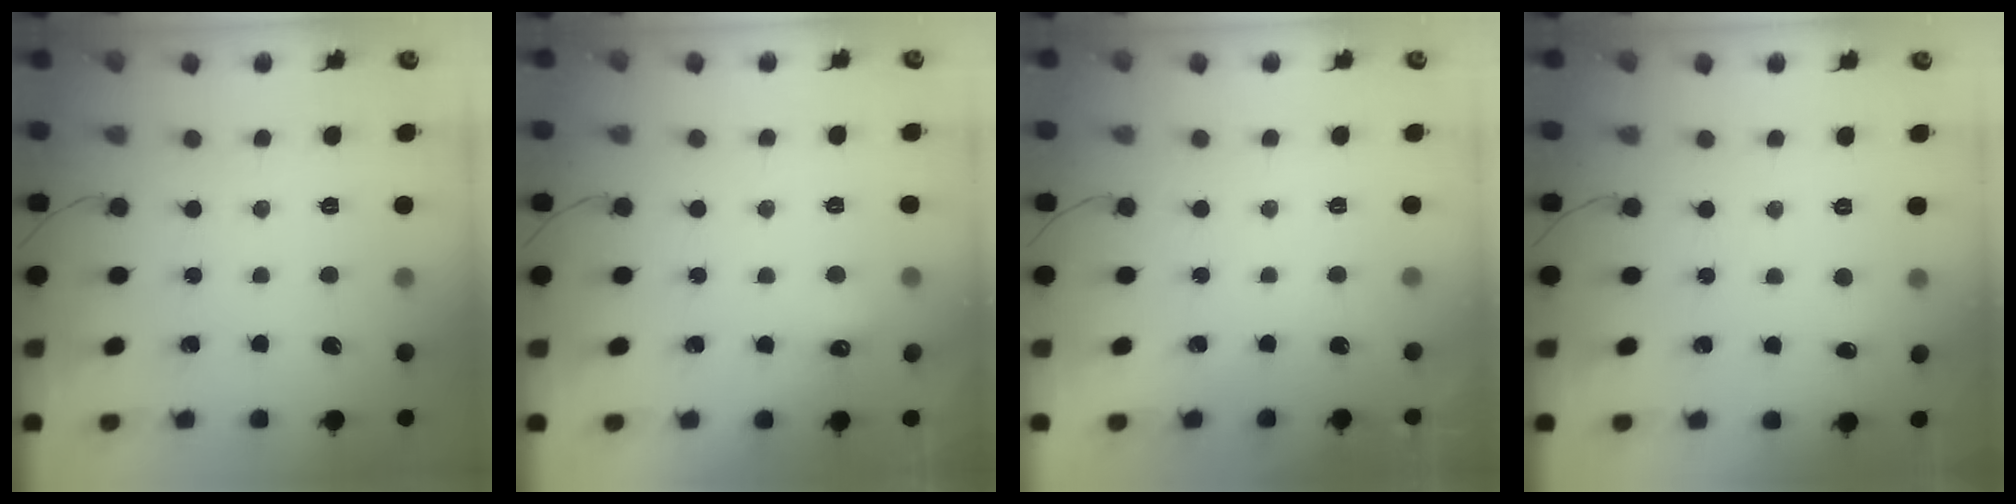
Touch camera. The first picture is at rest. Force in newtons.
{"total": 5.1, "press": 4.9, "slide": 1.1}
{"total": 0.6, "press": 0.2, "slide": 0.5}
{"total": 3.7, "press": 3.5, "slide": 1.0}